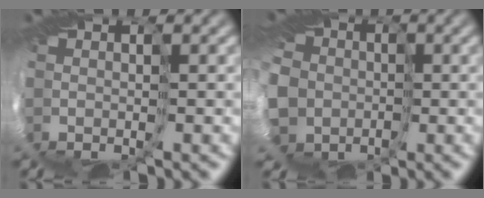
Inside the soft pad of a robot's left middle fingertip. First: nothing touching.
{"total": 14.5, "force": [-4.2, 13.2, 4.1], "torque": [-0.140, -0.034, -0.094]}